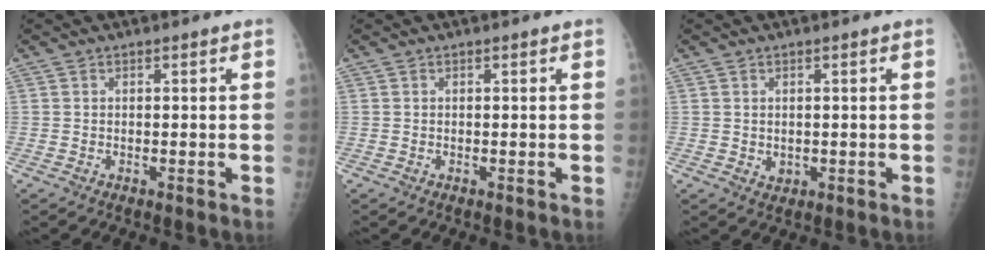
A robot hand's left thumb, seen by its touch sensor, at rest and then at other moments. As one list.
[{"total": 0.0}, {"total": 1.7, "force": [0.0, 1.4, 0.9], "torque": [-0.008, -0.001, 0.006]}]